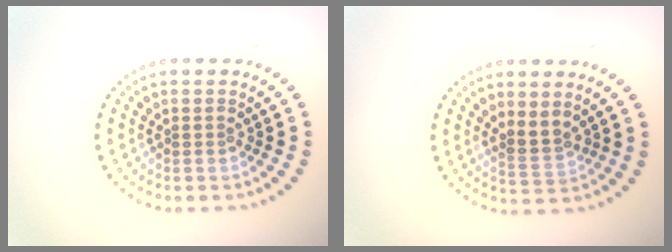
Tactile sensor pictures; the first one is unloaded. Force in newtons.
{"total": 1.9, "press": 1.6, "slide": 1.1}